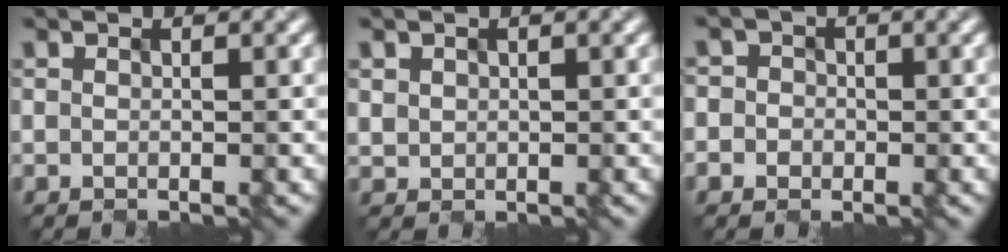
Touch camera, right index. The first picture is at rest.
{"total": 0.6, "force": [0.1, 0.5, -0.3], "torque": [-0.006, 0.000, 0.016]}
{"total": 1.9, "force": [-0.4, 1.9, 0.0], "torque": [0.010, 0.003, -0.017]}